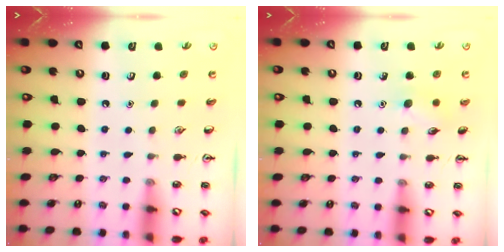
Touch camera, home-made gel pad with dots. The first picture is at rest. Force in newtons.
{"total": 7.7, "press": 7.5, "slide": 1.6}